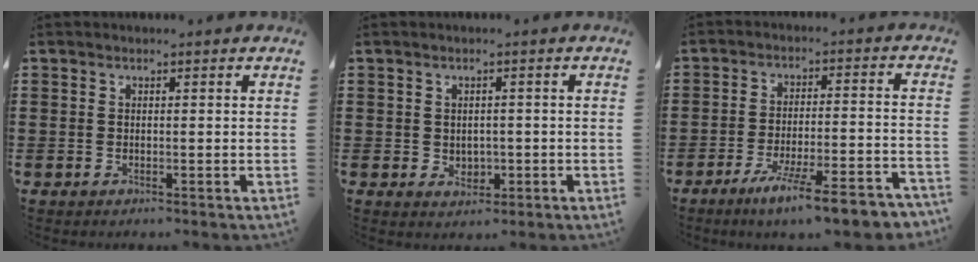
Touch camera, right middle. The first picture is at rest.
{"total": 2.0, "force": [-0.1, 1.6, 1.2], "torque": [-0.018, 0.001, -0.005]}
{"total": 9.0, "force": [-7.1, 0.1, 5.5], "torque": [-0.087, -0.001, -0.129]}